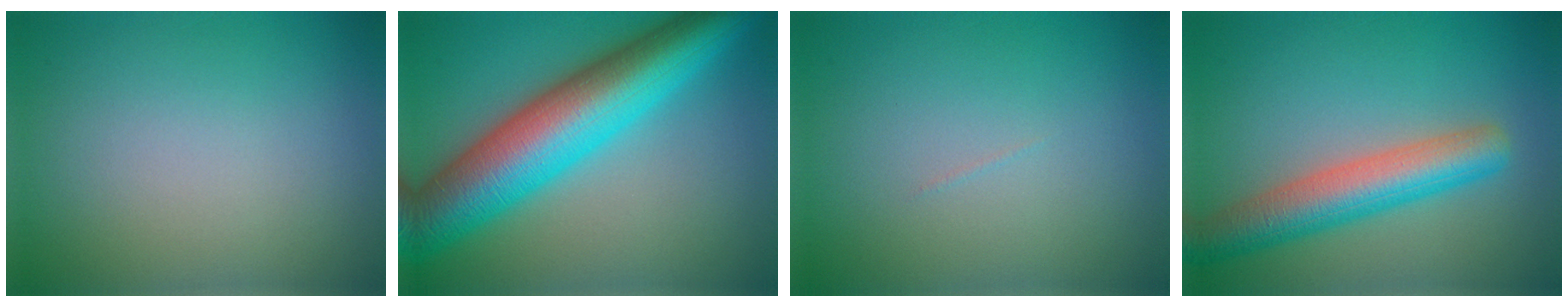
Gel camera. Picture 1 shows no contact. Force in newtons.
{"total": 12.3, "press": 12.3, "slide": 0.2}
{"total": 0.0}
{"total": 6.1, "press": 6.1, "slide": 0.3}